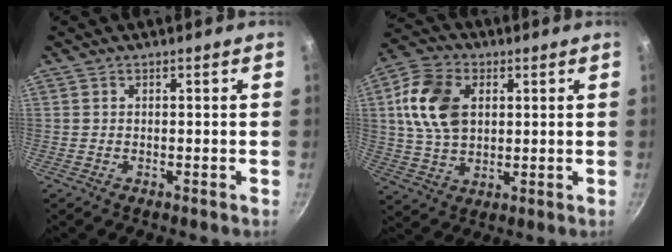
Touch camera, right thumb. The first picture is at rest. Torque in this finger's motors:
{"motor_torque": [-0.85, 0.88, 0.94, -0.41, 0.15]}